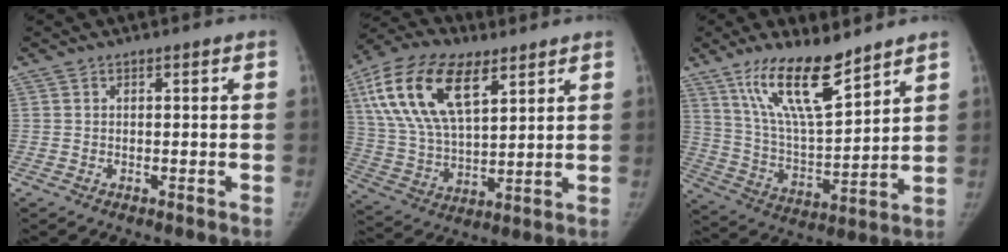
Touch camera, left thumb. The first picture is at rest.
{"total": 20.4, "force": [9.3, 10.1, 15.1], "torque": [-0.283, -0.015, 0.173]}
{"total": 16.2, "force": [11.0, 4.4, 11.0], "torque": [-0.177, -0.066, 0.215]}